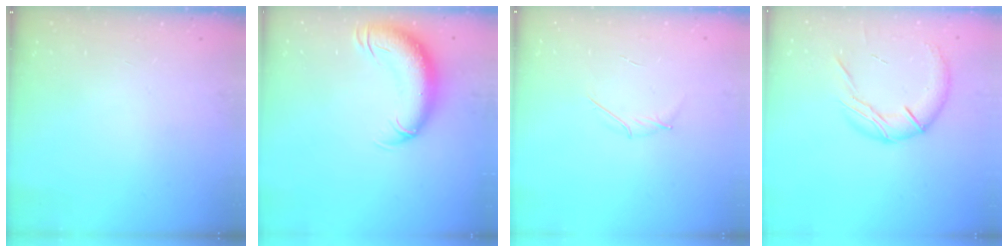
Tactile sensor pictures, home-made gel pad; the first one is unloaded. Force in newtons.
{"total": 11.3, "press": 10.9, "slide": 3.0}
{"total": 3.6, "press": 3.5, "slide": 0.9}
{"total": 12.1, "press": 12.0, "slide": 1.1}